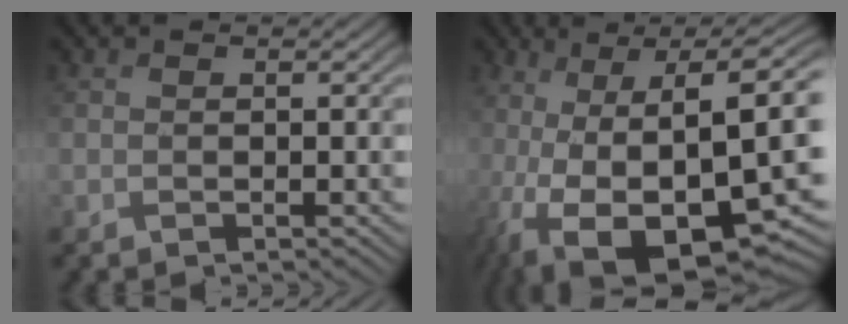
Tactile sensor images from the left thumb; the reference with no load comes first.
{"total": 17.0, "force": [-4.5, 6.4, 15.1], "torque": [-0.254, -0.030, -0.053]}